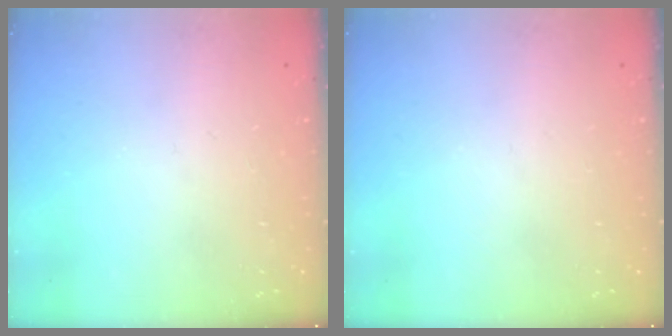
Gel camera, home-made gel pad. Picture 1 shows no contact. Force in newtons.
{"total": 0.0}